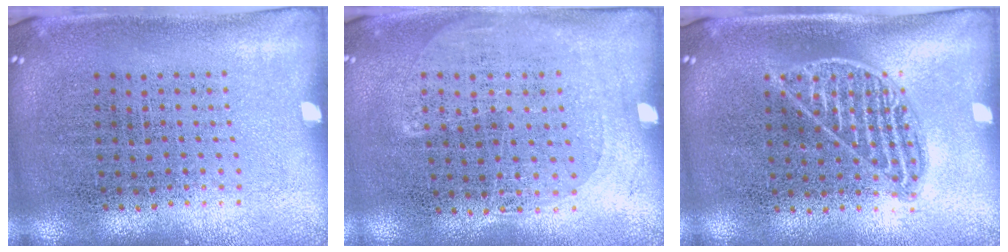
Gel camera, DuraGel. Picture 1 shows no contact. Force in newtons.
{"total": 1.3, "press": 1.0, "slide": 0.7}
{"total": 0.9, "press": 0.9, "slide": 0.3}